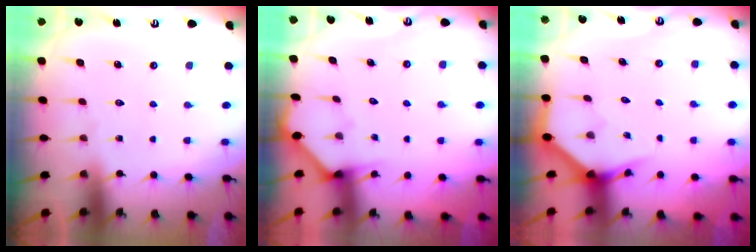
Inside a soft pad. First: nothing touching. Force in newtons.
{"total": 2.0, "press": 2.0, "slide": 0.2}
{"total": 3.8, "press": 3.8, "slide": 0.4}